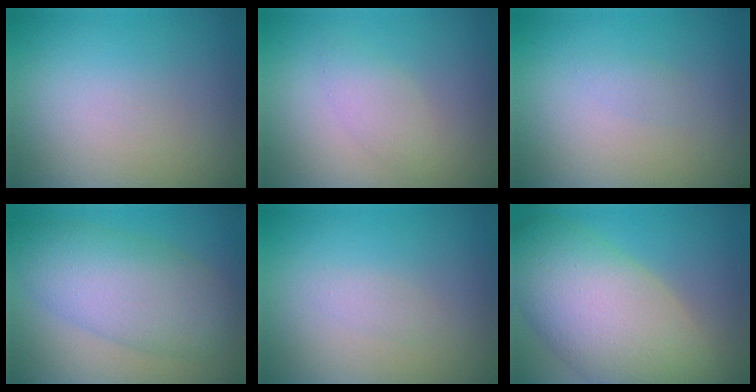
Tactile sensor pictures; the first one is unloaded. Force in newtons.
{"total": 1.7, "press": 1.7, "slide": 0.1}
{"total": 0.7, "press": 0.7, "slide": 0.0}
{"total": 5.5, "press": 5.5, "slide": 0.3}
{"total": 0.7, "press": 0.7, "slide": 0.0}
{"total": 10.9, "press": 10.9, "slide": 0.8}